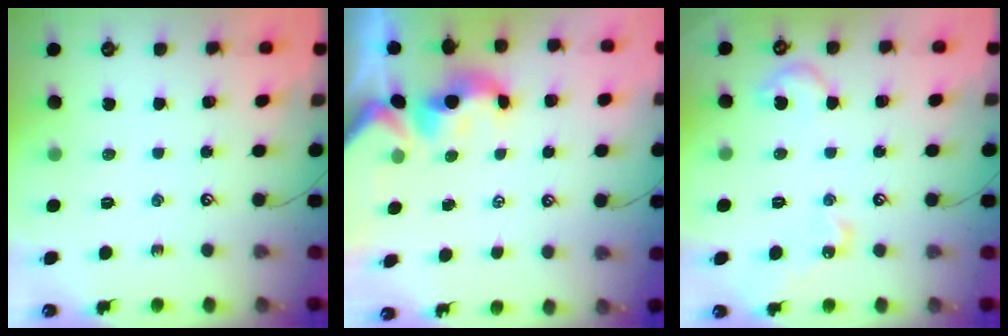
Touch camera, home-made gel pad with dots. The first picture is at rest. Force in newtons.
{"total": 1.5, "press": 1.3, "slide": 0.7}
{"total": 8.5, "press": 8.5, "slide": 0.4}